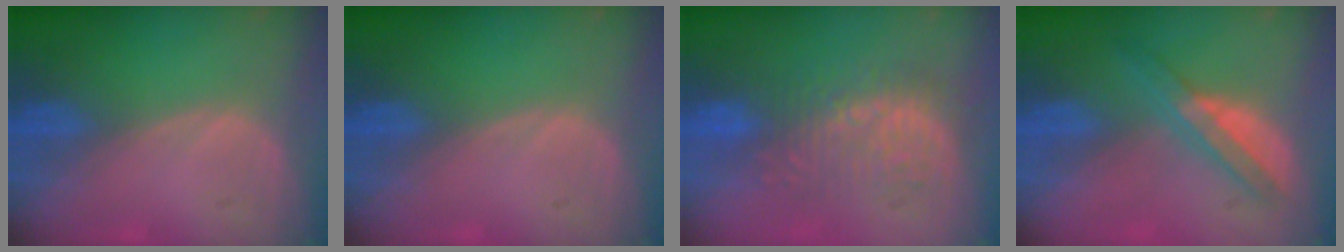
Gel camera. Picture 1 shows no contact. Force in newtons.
{"total": 0.0}
{"total": 8.9, "press": 8.6, "slide": 2.3}
{"total": 5.7, "press": 5.3, "slide": 2.1}